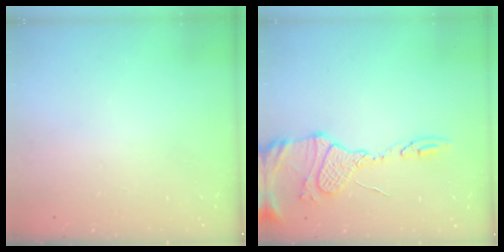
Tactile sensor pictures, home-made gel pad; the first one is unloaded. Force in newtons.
{"total": 13.9, "press": 13.8, "slide": 1.3}